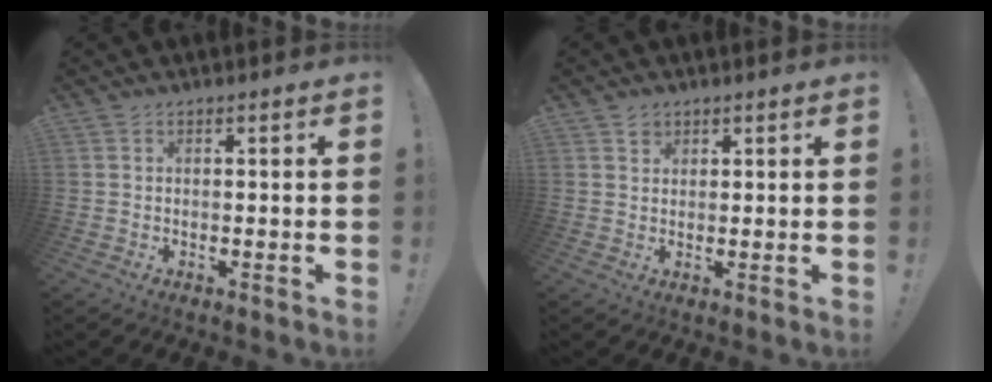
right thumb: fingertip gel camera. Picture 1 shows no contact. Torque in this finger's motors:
{"motor_torque": [0.03, 0.47, 0.15, -0.03, -0.02]}